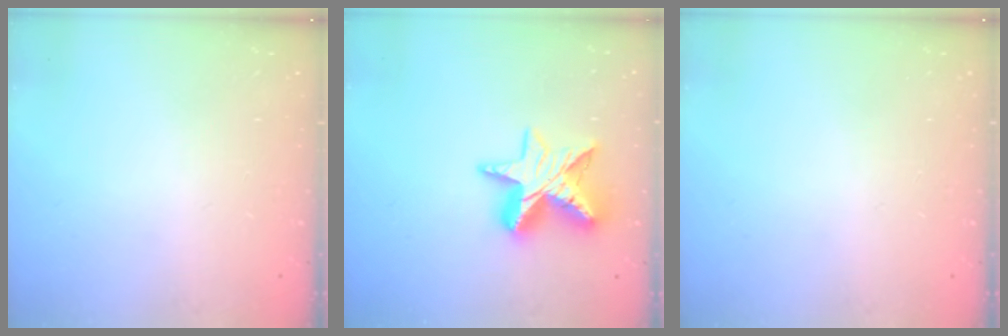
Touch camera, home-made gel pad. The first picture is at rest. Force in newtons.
{"total": 12.5, "press": 12.4, "slide": 1.1}
{"total": 0.0}